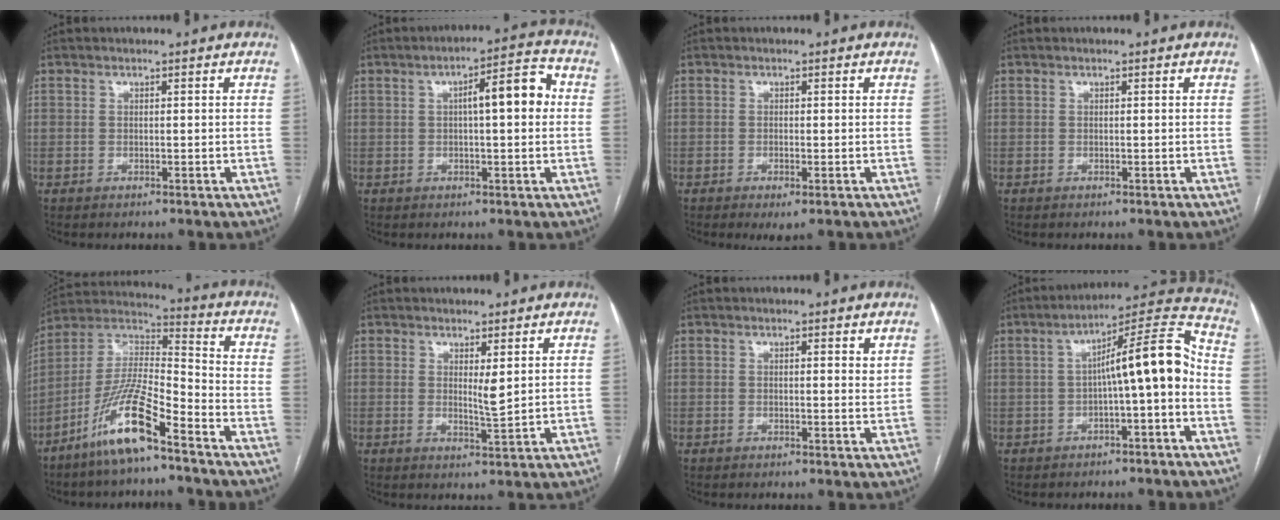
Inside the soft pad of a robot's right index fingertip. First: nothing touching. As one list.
[{"total": 7.7, "force": [1.0, 1.7, 7.5], "torque": [-0.108, 0.027, 0.012]}, {"total": 2.9, "force": [-1.5, 0.4, 2.5], "torque": [-0.038, -0.008, -0.021]}, {"total": 0.0}, {"total": 14.0, "force": [-8.9, 2.0, 10.7], "torque": [-0.220, -0.003, -0.170]}, {"total": 2.5, "force": [0.9, 0.2, 2.4], "torque": [-0.045, -0.012, 0.019]}, {"total": 1.4, "force": [0.9, 0.4, 1.0], "torque": [-0.018, -0.005, 0.010]}, {"total": 11.2, "force": [-1.3, 1.2, 11.1], "torque": [-0.166, 0.040, -0.017]}]